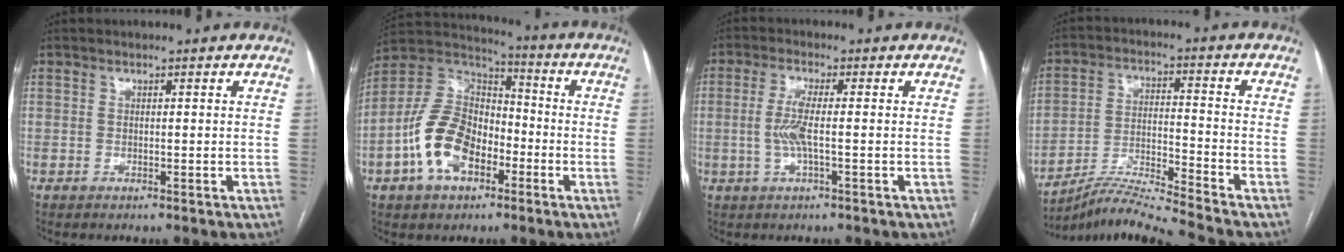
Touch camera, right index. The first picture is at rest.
{"total": 13.7, "force": [-5.1, 8.4, 9.5], "torque": [-0.212, 0.025, -0.091]}
{"total": 4.4, "force": [-0.7, 0.4, 4.3], "torque": [-0.099, -0.001, -0.013]}
{"total": 11.1, "force": [-10.3, -2.9, 2.8], "torque": [-0.046, 0.001, -0.188]}